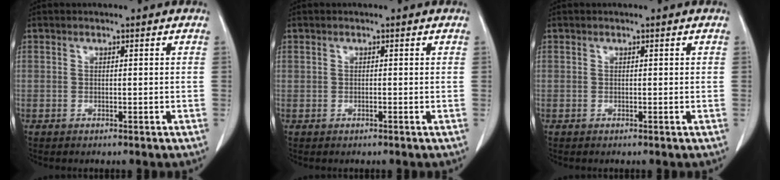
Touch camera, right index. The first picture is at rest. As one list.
[{"total": 0.0}, {"total": 0.0}]